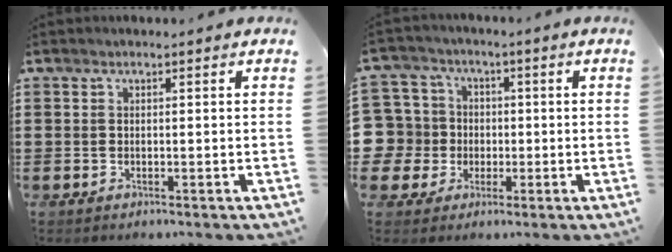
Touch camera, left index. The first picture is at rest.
{"total": 7.9, "force": [-0.4, 7.7, 1.5], "torque": [-0.096, 0.001, -0.009]}